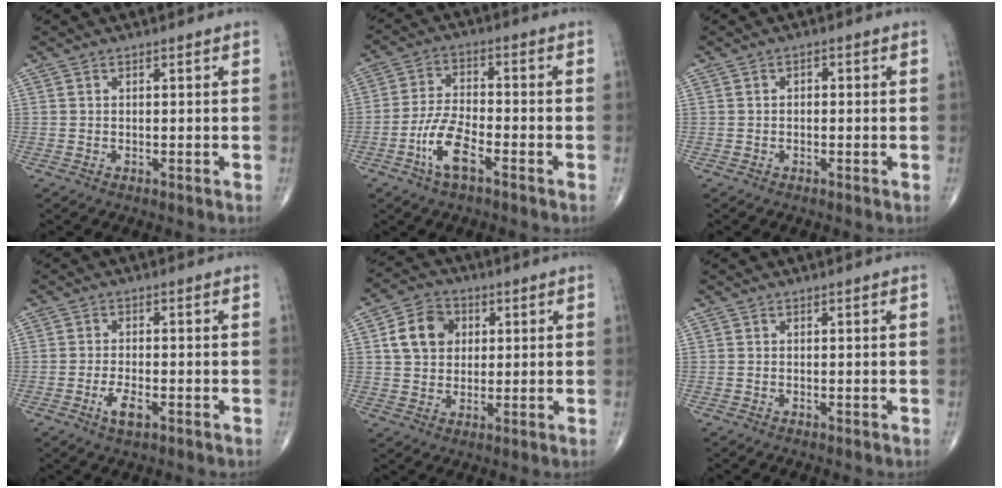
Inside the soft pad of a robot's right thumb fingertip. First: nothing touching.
{"total": 8.0, "force": [-4.0, 2.7, 6.3], "torque": [-0.131, 0.021, -0.078]}
{"total": 0.9, "force": [-0.1, 0.7, 0.6], "torque": [-0.003, 0.003, -0.006]}
{"total": 3.8, "force": [-1.7, 1.3, 3.1], "torque": [-0.061, 0.001, -0.029]}
{"total": 9.0, "force": [2.2, 7.2, 4.9], "torque": [-0.067, 0.003, 0.035]}
{"total": 0.0}